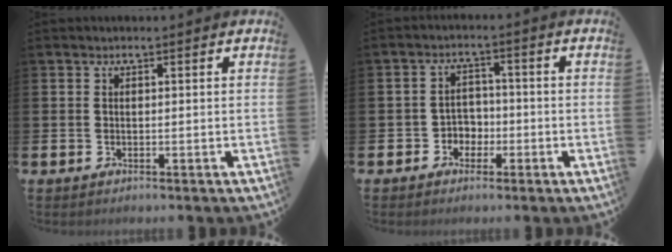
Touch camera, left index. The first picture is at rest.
{"total": 3.0, "force": [-1.5, 2.5, 0.7], "torque": [-0.019, 0.003, -0.038]}